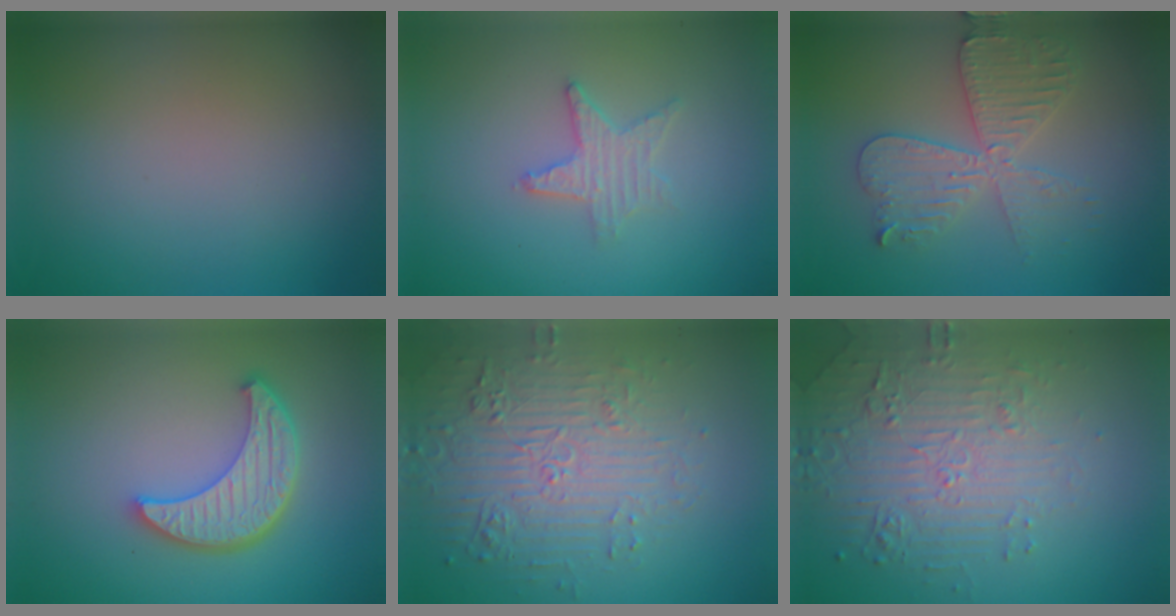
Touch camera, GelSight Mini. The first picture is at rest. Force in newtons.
{"total": 2.3, "press": 2.2, "slide": 0.4}
{"total": 4.5, "press": 4.4, "slide": 0.8}
{"total": 5.5, "press": 4.2, "slide": 3.5}
{"total": 5.1, "press": 4.4, "slide": 2.7}
{"total": 4.9, "press": 3.7, "slide": 3.2}